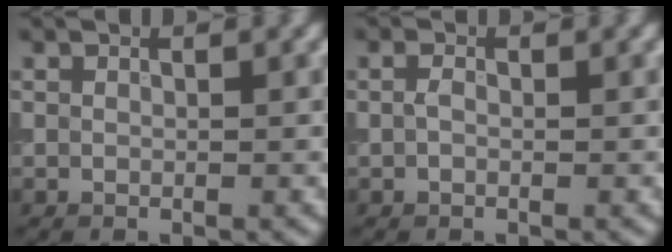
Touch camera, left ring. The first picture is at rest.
{"total": 0.7, "force": [0.0, 0.3, 0.6], "torque": [-0.017, 0.004, -0.002]}